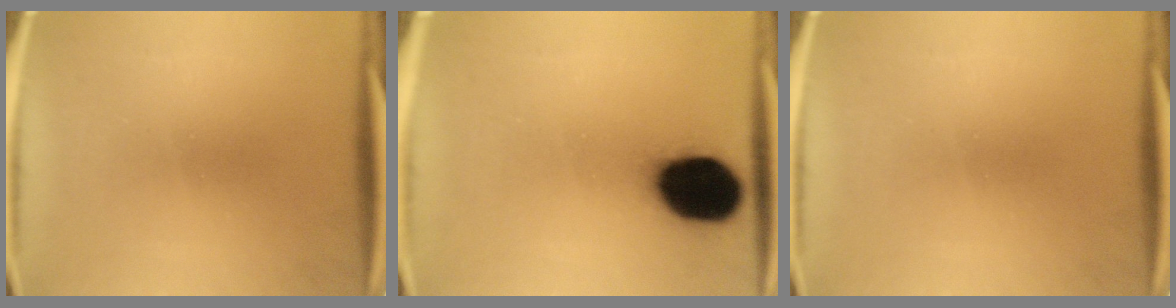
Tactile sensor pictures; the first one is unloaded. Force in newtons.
{"total": 18.5}
{"total": 0.0}